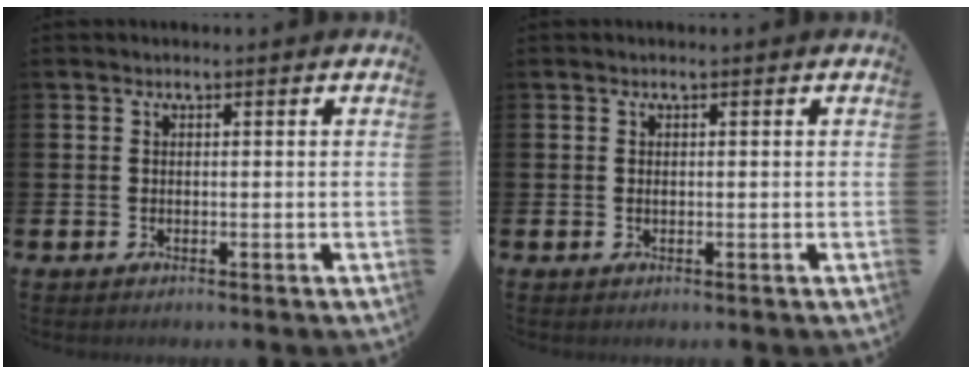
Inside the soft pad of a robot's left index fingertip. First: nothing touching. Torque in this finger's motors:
{"motor_torque": [0.08, -0.04, 0.08, 0.02]}